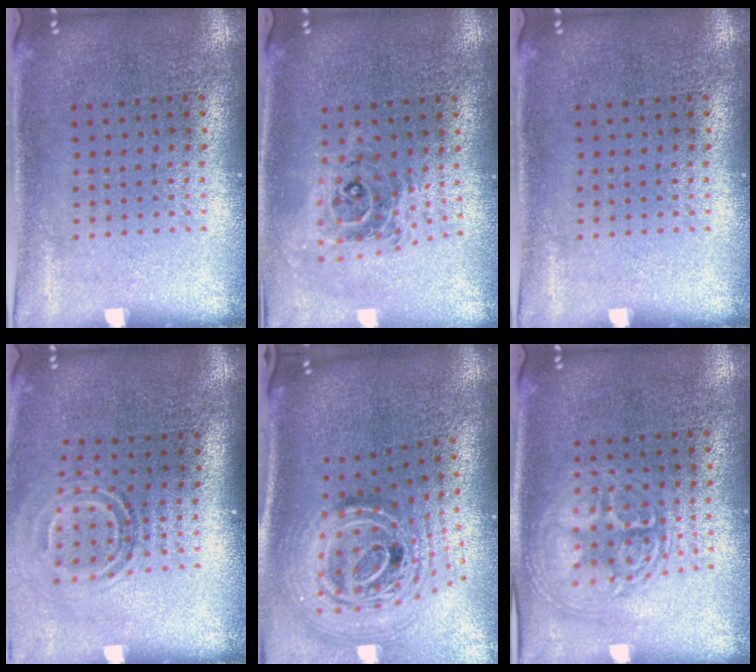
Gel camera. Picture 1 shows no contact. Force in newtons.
{"total": 0.9, "press": 0.9, "slide": 0.1}
{"total": 0.0}
{"total": 1.7, "press": 1.1, "slide": 1.2}
{"total": 2.6, "press": 1.8, "slide": 1.9}
{"total": 2.8, "press": 2.7, "slide": 0.3}